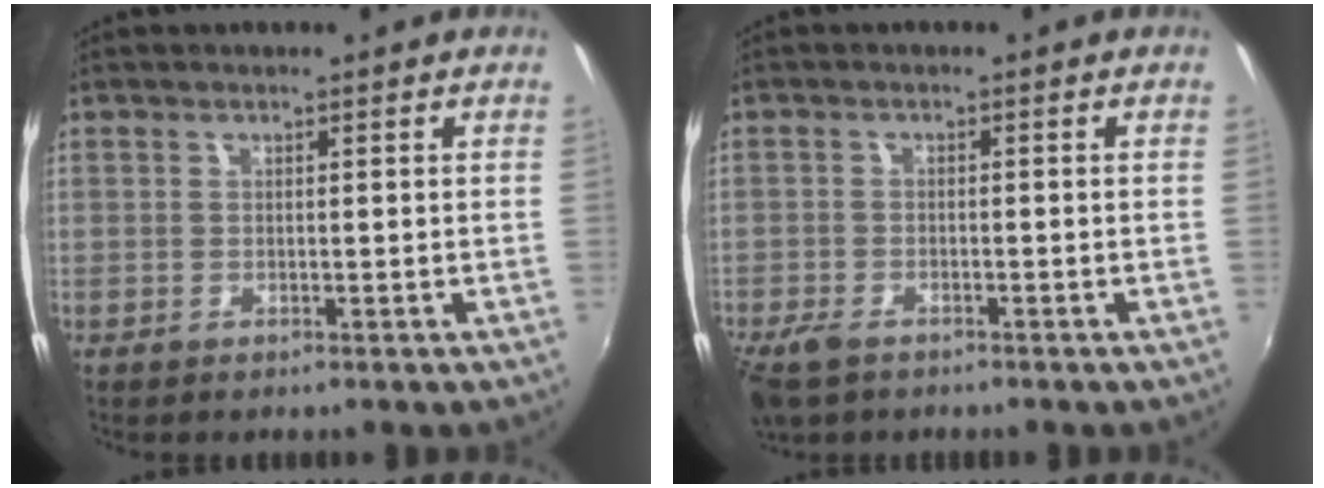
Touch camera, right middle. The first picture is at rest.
{"total": 5.2, "force": [-3.8, 2.5, 2.6], "torque": [-0.073, -0.017, -0.075]}